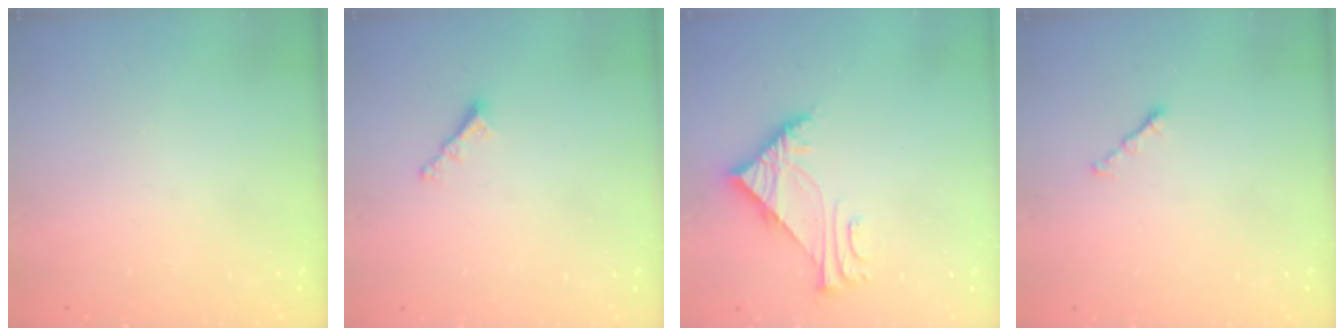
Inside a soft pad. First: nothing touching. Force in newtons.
{"total": 3.5, "press": 3.5, "slide": 0.3}
{"total": 6.5, "press": 6.5, "slide": 0.5}
{"total": 0.8, "press": 0.7, "slide": 0.4}